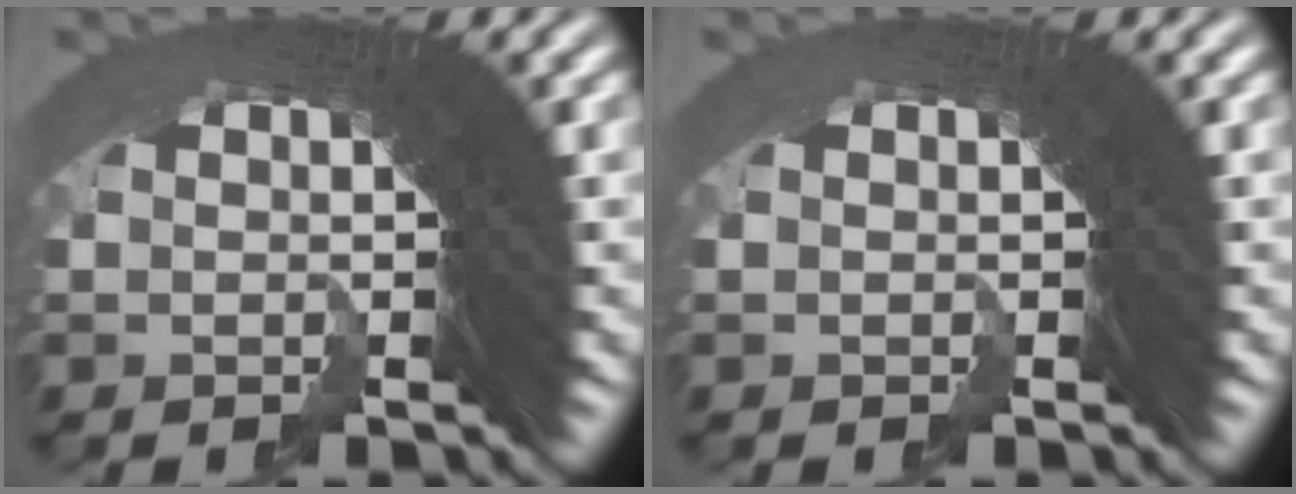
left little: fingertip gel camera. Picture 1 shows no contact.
{"total": 0.0}